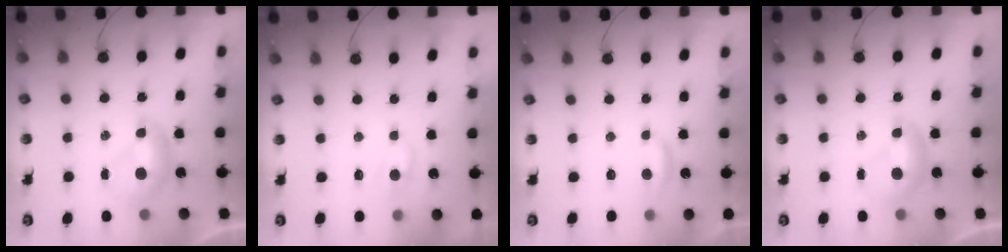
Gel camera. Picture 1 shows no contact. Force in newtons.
{"total": 0.7, "press": 0.5, "slide": 0.5}
{"total": 2.4, "press": 2.3, "slide": 0.4}
{"total": 0.0}